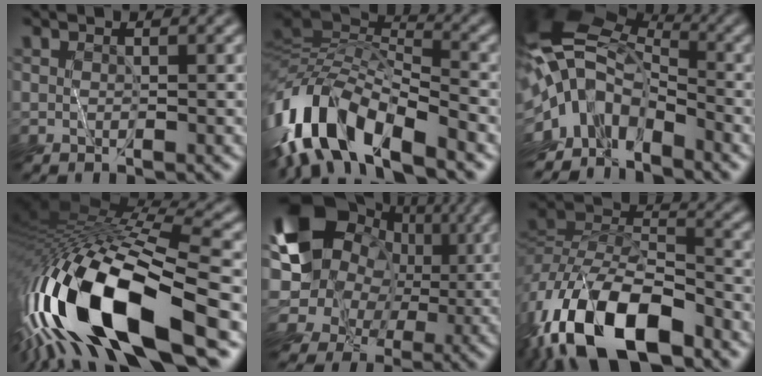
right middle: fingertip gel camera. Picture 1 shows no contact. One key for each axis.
{"total": 10.5, "fx": -6.5, "fy": 4.0, "fz": 7.3, "tx": -0.129, "ty": 0.008, "tz": -0.128}
{"total": 10.6, "fx": -3.7, "fy": 6.9, "fz": 7.2, "tx": -0.125, "ty": 0.004, "tz": -0.083}
{"total": 16.1, "fx": -7.6, "fy": 4.8, "fz": 13.4, "tx": -0.256, "ty": -0.001, "tz": -0.136}
{"total": 10.9, "fx": 2.0, "fy": 9.2, "fz": 5.6, "tx": -0.110, "ty": 0.005, "tz": 0.013}
{"total": 13.5, "fx": -8.2, "fy": 6.4, "fz": 8.6, "tx": -0.172, "ty": -0.002, "tz": -0.161}